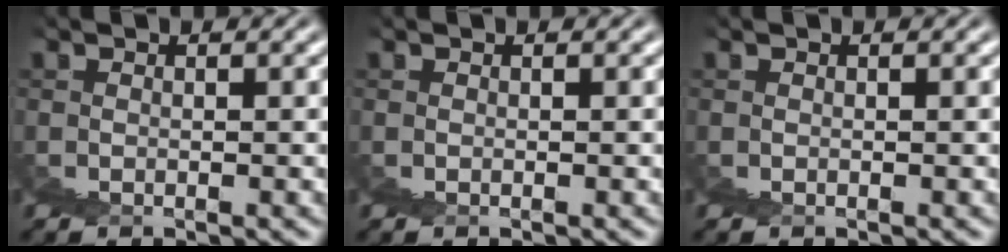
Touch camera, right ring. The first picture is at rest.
{"total": 0.0}
{"total": 0.0}